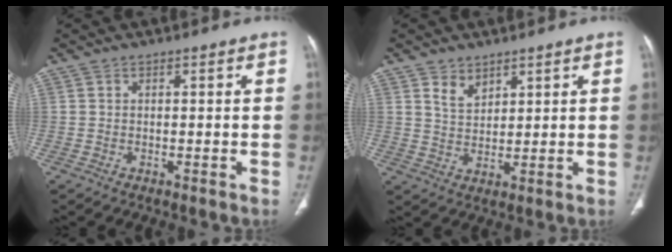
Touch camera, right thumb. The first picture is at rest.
{"total": 4.3, "force": [2.9, 2.6, 1.9], "torque": [-0.017, -0.026, 0.060]}